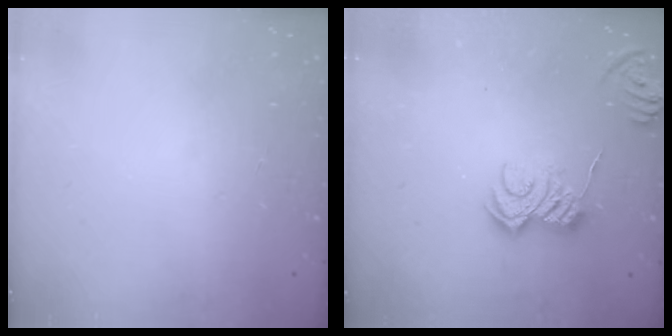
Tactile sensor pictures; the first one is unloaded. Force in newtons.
{"total": 7.8, "press": 7.7, "slide": 0.9}